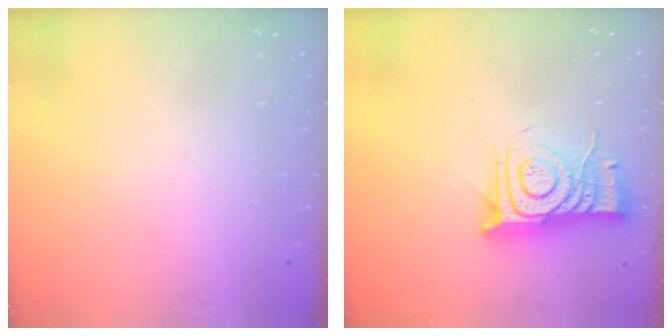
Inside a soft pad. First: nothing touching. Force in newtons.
{"total": 12.7, "press": 12.7, "slide": 0.6}